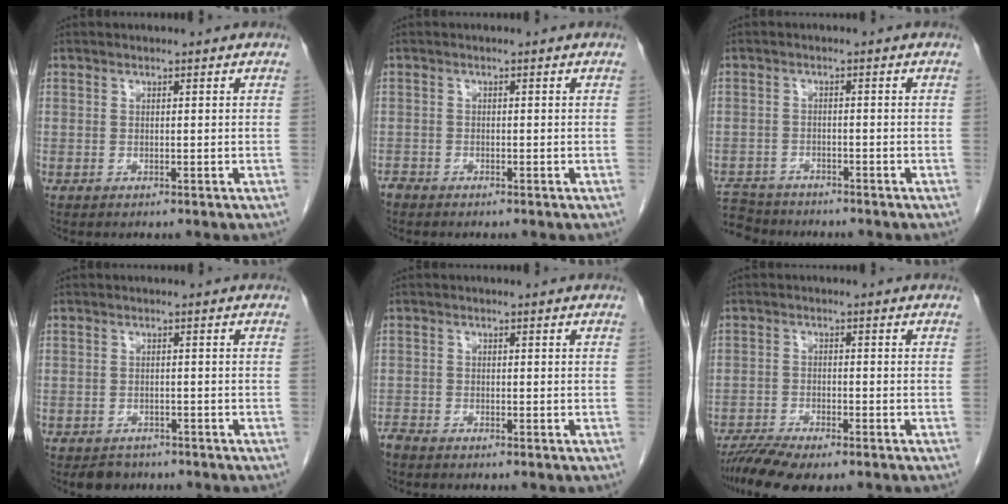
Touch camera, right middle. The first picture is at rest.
{"total": 1.0, "force": [-1.0, 0.4, 0.0], "torque": [-0.005, 0.000, -0.019]}
{"total": 7.4, "force": [-6.9, 2.5, 0.8], "torque": [-0.023, 0.002, -0.116]}
{"total": 2.8, "force": [-2.3, 1.6, 0.3], "torque": [-0.010, 0.002, -0.032]}
{"total": 1.6, "force": [-1.5, 0.3, 0.3], "torque": [-0.011, -0.003, -0.028]}
{"total": 6.5, "force": [-5.2, 1.0, 3.7], "torque": [-0.066, -0.010, -0.090]}